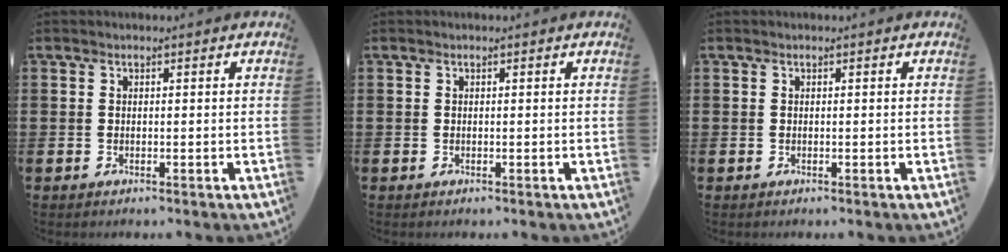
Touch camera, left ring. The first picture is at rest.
{"total": 0.0}
{"total": 0.0}